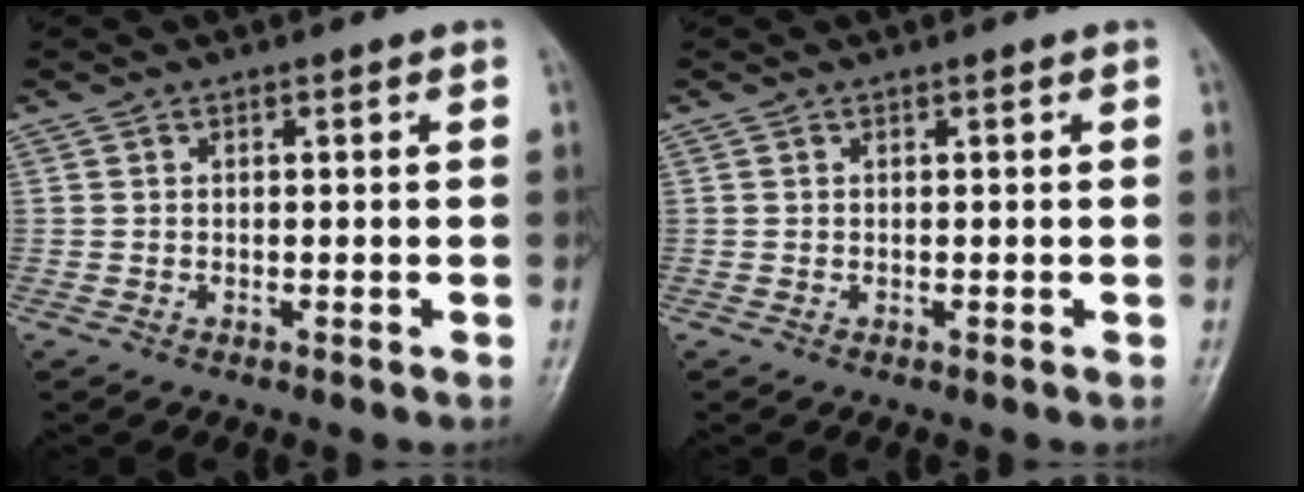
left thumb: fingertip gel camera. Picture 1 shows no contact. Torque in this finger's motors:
{"motor_torque": [0.01, 0.00, -0.12, -0.09, 0.00]}